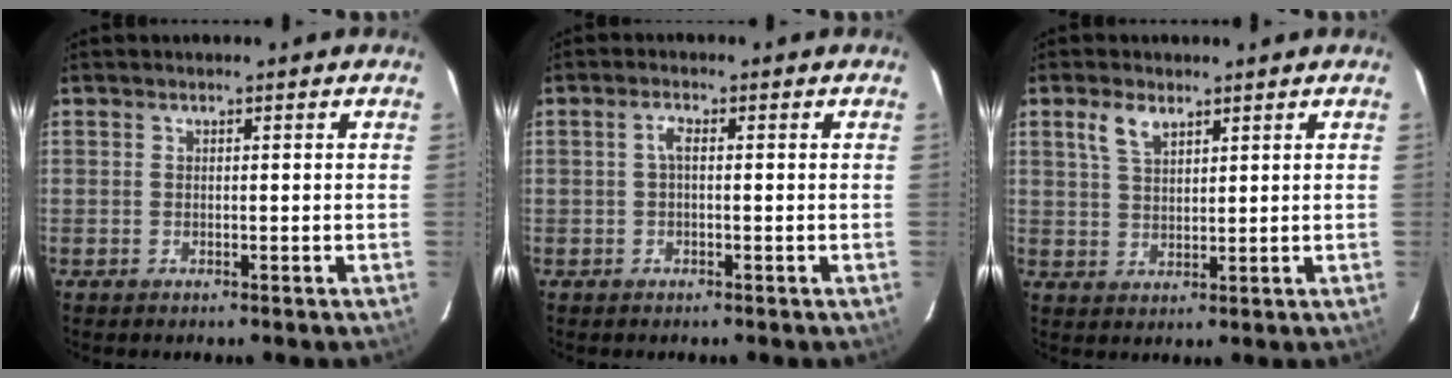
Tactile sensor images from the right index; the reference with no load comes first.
{"total": 1.7, "force": [-0.1, 0.5, 1.6], "torque": [-0.033, 0.008, -0.003]}
{"total": 4.5, "force": [2.8, 2.3, 2.7], "torque": [-0.054, 0.008, 0.056]}